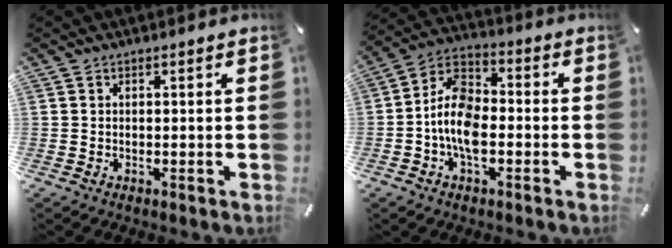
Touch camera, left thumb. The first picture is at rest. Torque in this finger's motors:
{"motor_torque": [0.94, 2.77, 0.62, -0.30, 0.36]}